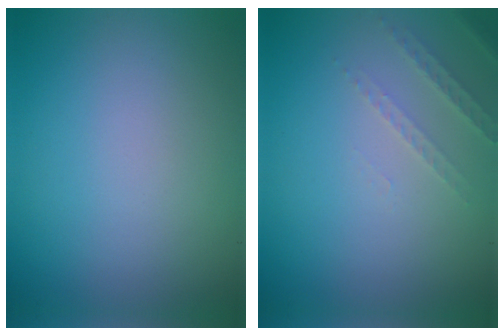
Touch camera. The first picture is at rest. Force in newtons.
{"total": 1.5, "press": 1.4, "slide": 0.4}